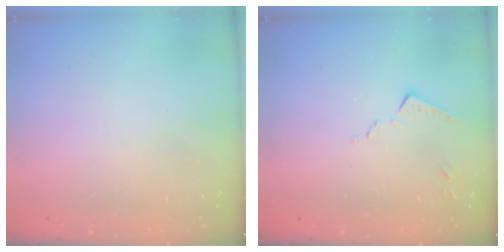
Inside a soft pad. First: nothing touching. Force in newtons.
{"total": 7.6, "press": 7.6, "slide": 0.1}